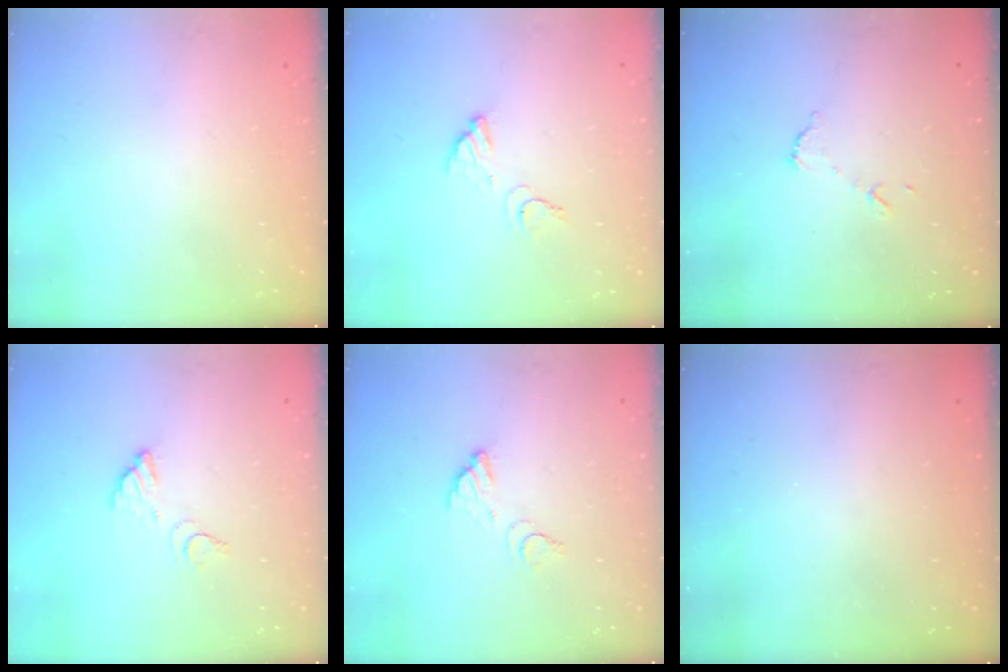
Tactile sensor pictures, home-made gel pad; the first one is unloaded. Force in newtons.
{"total": 6.1, "press": 6.1, "slide": 0.4}
{"total": 6.2, "press": 6.2, "slide": 0.2}
{"total": 4.0, "press": 3.9, "slide": 0.3}
{"total": 4.0, "press": 3.9, "slide": 0.3}
{"total": 3.2, "press": 3.2, "slide": 0.1}